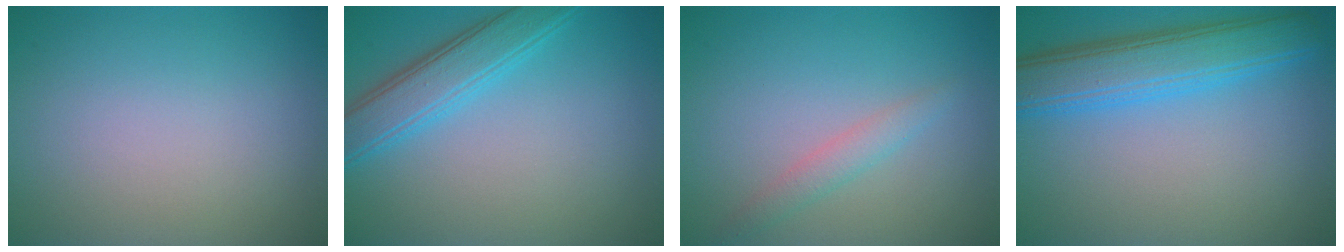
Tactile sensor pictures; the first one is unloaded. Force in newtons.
{"total": 4.2, "press": 4.2, "slide": 0.3}
{"total": 1.6, "press": 1.6, "slide": 0.0}
{"total": 6.3, "press": 6.3, "slide": 0.1}